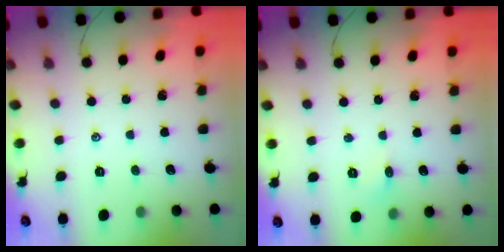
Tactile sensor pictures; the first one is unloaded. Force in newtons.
{"total": 3.8, "press": 3.6, "slide": 1.3}